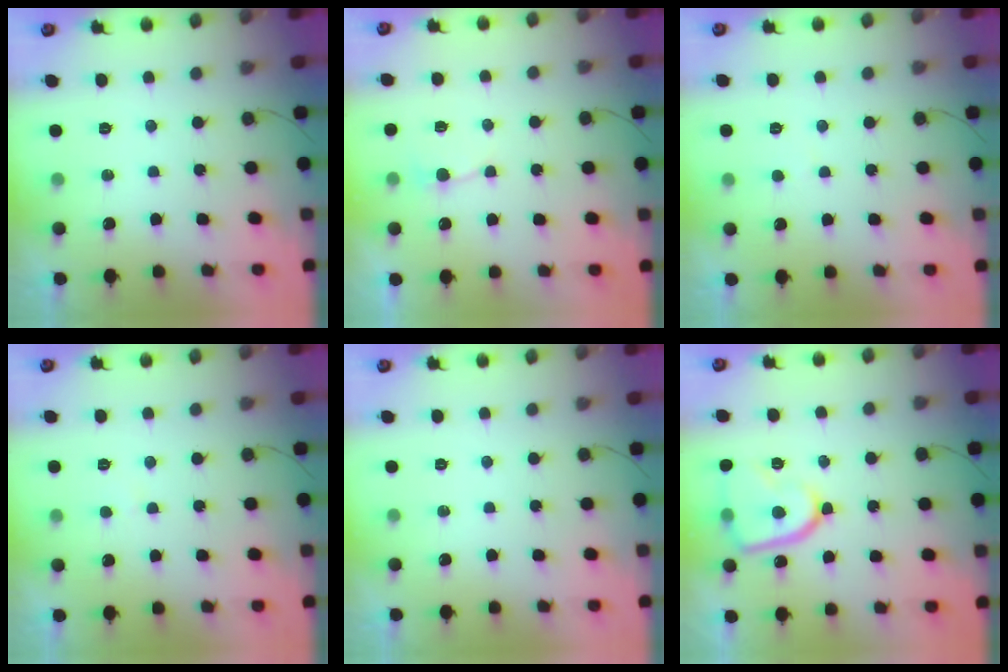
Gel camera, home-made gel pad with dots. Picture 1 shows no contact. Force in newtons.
{"total": 3.7, "press": 3.7, "slide": 0.5}
{"total": 2.4, "press": 2.4, "slide": 0.2}
{"total": 1.6, "press": 1.6, "slide": 0.1}
{"total": 0.0}
{"total": 13.7, "press": 13.6, "slide": 1.4}